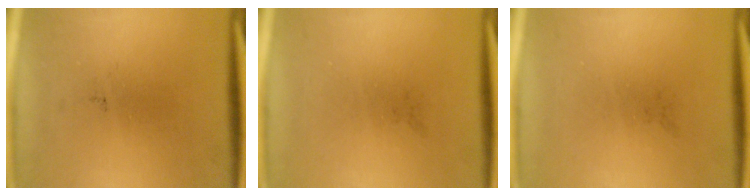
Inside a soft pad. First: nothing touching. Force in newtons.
{"total": 0.0}
{"total": 0.0}